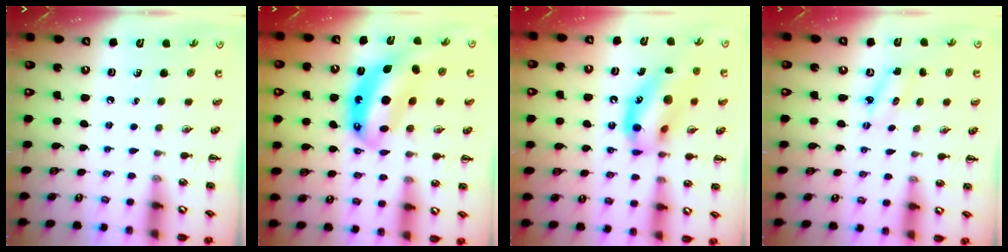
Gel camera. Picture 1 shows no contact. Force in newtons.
{"total": 13.4, "press": 13.0, "slide": 3.3}
{"total": 16.5, "press": 16.1, "slide": 3.6}
{"total": 2.3, "press": 2.2, "slide": 0.7}